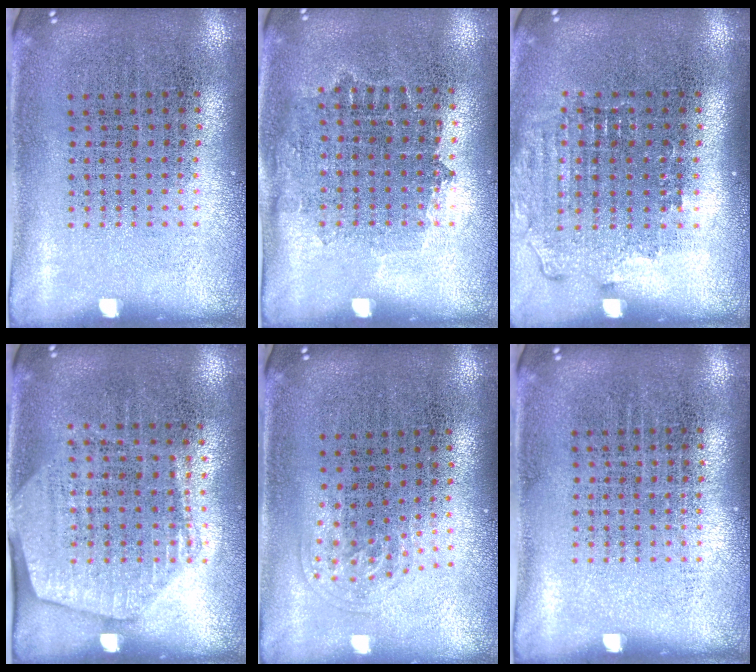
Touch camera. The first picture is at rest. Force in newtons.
{"total": 0.8, "press": 0.8, "slide": 0.4}
{"total": 1.6, "press": 1.4, "slide": 0.6}
{"total": 1.6, "press": 1.4, "slide": 0.8}
{"total": 0.9, "press": 0.6, "slide": 0.7}
{"total": 0.0}